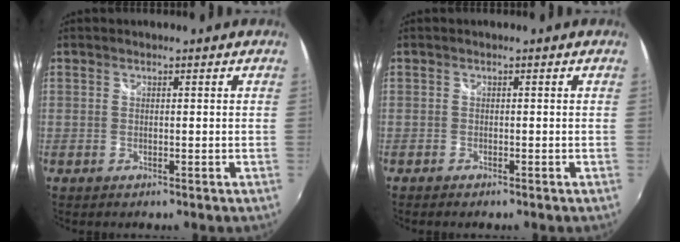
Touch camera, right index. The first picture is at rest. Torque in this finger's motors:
{"motor_torque": [-0.23, -0.23, 0.03, 0.01]}